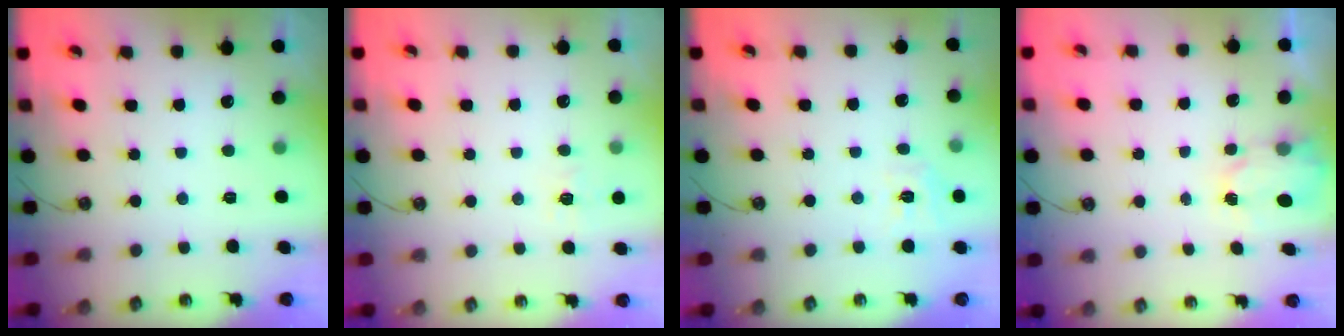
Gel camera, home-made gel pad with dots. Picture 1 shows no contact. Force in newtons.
{"total": 6.2, "press": 6.2, "slide": 0.5}
{"total": 7.4, "press": 7.3, "slide": 0.7}
{"total": 2.3, "press": 2.3, "slide": 0.2}